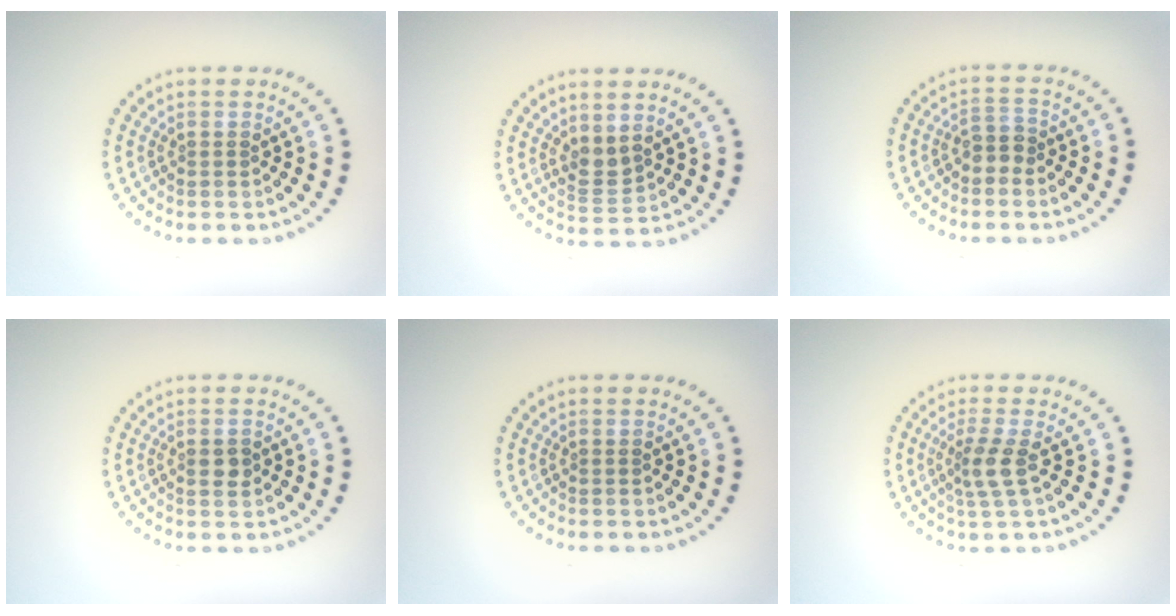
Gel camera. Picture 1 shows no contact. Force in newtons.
{"total": 1.8, "press": 1.5, "slide": 1.0}
{"total": 1.7, "press": 1.5, "slide": 0.9}
{"total": 1.4, "press": 1.3, "slide": 0.3}
{"total": 0.0}
{"total": 2.4, "press": 1.9, "slide": 1.6}